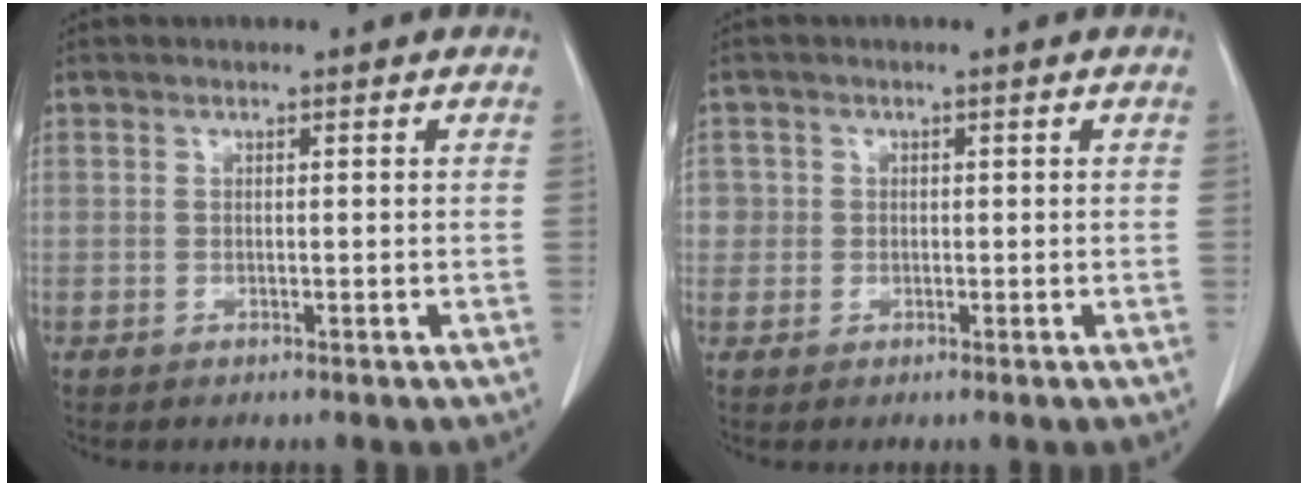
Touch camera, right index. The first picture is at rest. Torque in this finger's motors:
{"motor_torque": [0.25, 0.02, 0.12, 0.02]}